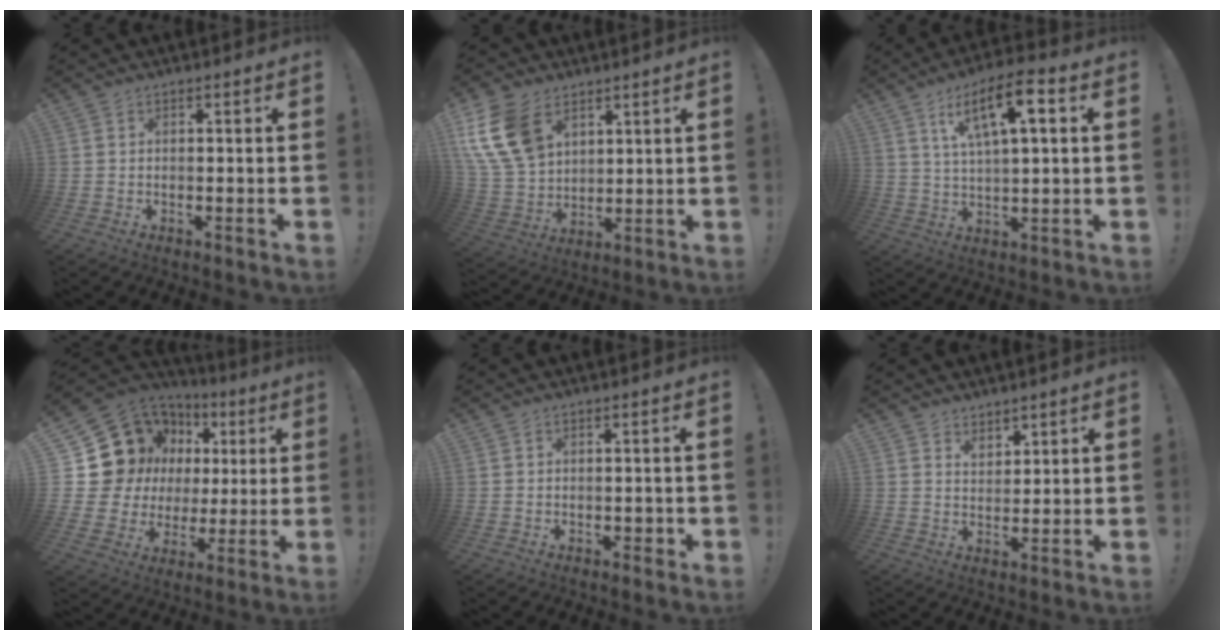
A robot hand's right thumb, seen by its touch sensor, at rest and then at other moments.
{"total": 16.1, "force": [7.9, 10.9, 8.8], "torque": [-0.187, -0.032, 0.158]}
{"total": 13.0, "force": [5.1, 3.7, 11.3], "torque": [-0.184, -0.009, 0.079]}
{"total": 16.4, "force": [7.7, 12.8, 6.7], "torque": [-0.097, -0.063, 0.176]}
{"total": 1.5, "force": [-0.4, 1.1, 0.8], "torque": [-0.019, 0.007, -0.006]}
{"total": 3.7, "force": [3.2, 1.9, -0.1], "torque": [0.005, -0.022, 0.060]}